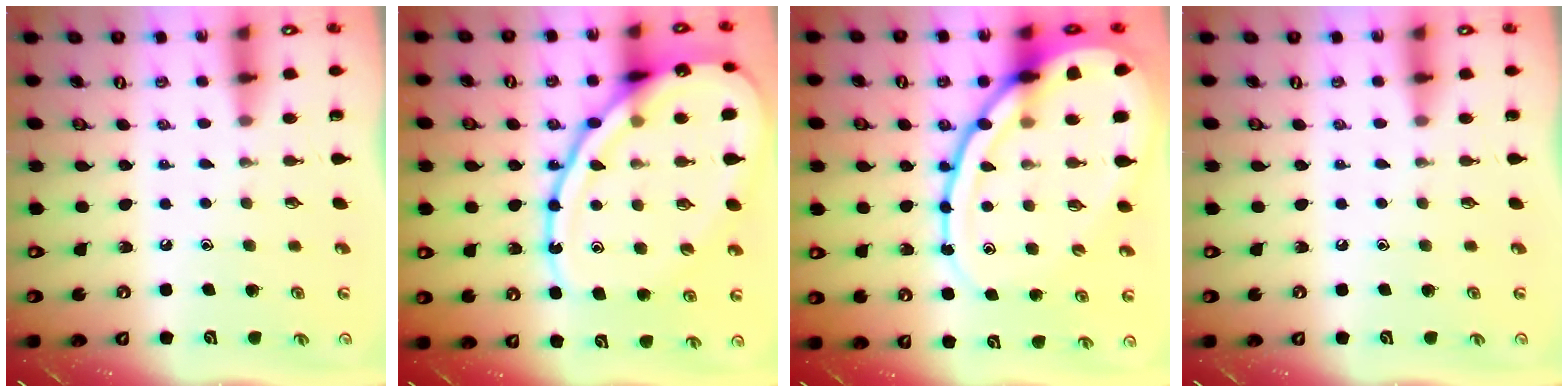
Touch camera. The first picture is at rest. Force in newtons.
{"total": 21.7, "press": 21.6, "slide": 2.2}
{"total": 21.5, "press": 21.4, "slide": 2.1}
{"total": 0.0}